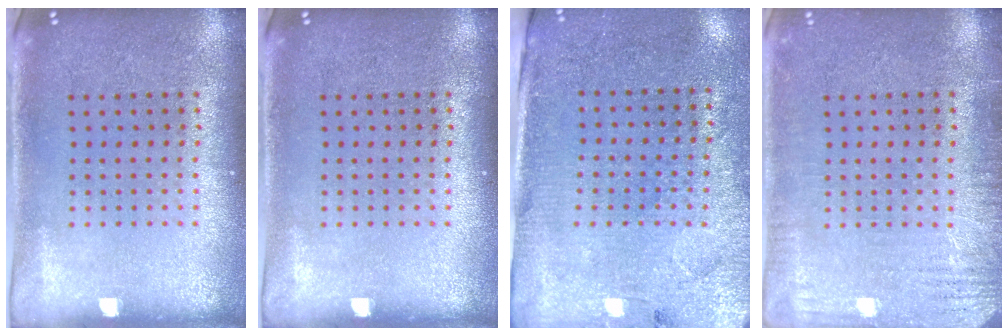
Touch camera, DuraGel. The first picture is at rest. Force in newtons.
{"total": 0.0}
{"total": 2.8, "press": 2.6, "slide": 1.1}
{"total": 2.9, "press": 2.9, "slide": 0.4}